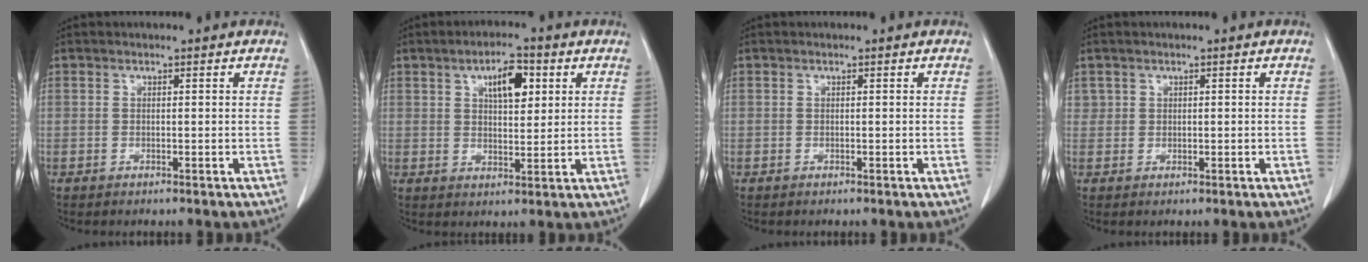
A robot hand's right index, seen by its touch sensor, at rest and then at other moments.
{"total": 6.5, "force": [2.6, 2.5, 5.4], "torque": [-0.088, 0.007, 0.044]}
{"total": 0.0}
{"total": 1.2, "force": [0.4, 1.1, 0.2], "torque": [0.004, 0.007, 0.007]}